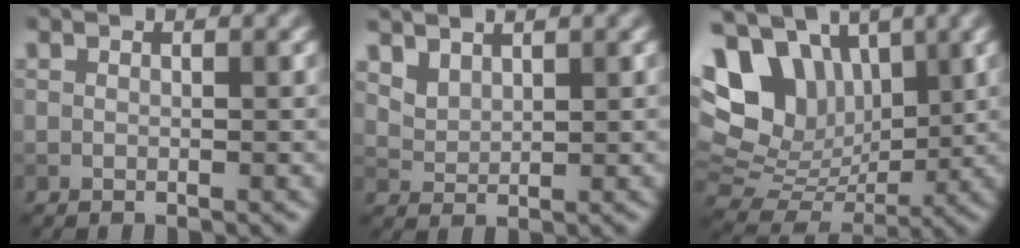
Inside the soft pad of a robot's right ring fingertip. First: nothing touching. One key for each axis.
{"total": 2.3, "fx": 1.9, "fy": 1.1, "fz": 0.8, "tx": -0.026, "ty": -0.001, "tz": 0.047}
{"total": 12.0, "fx": 4.8, "fy": 8.5, "fz": 7.0, "tx": -0.147, "ty": 0.028, "tz": 0.085}